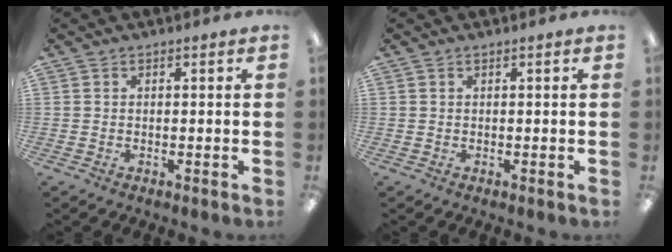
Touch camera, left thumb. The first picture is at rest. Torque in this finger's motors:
{"motor_torque": [0.00, 0.00, -0.12, 0.04, 0.00]}